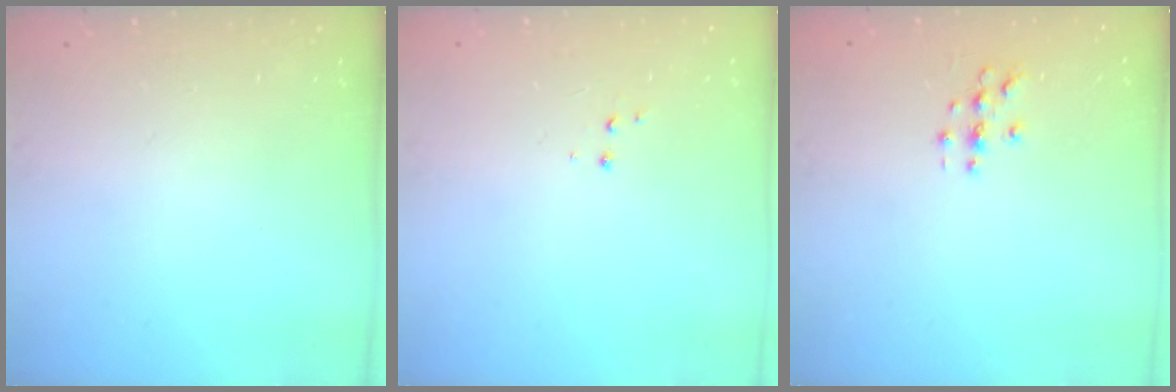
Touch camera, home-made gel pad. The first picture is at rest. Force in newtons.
{"total": 3.4, "press": 3.3, "slide": 0.6}
{"total": 2.8, "press": 2.8, "slide": 0.3}